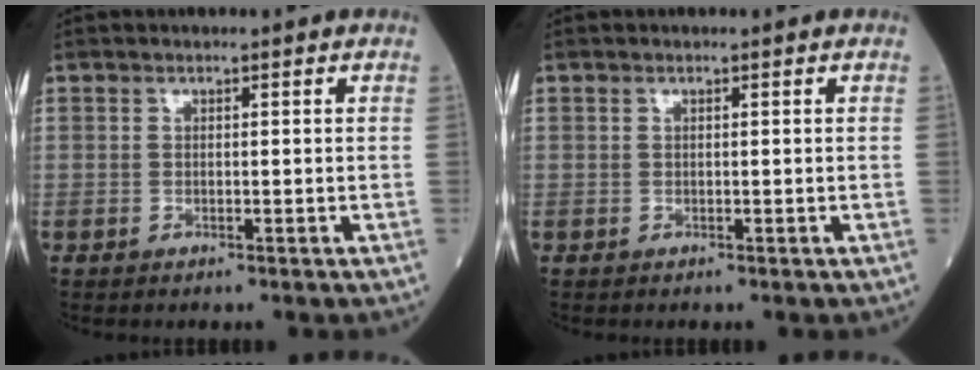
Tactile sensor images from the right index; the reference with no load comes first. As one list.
[{"total": 0.0}]